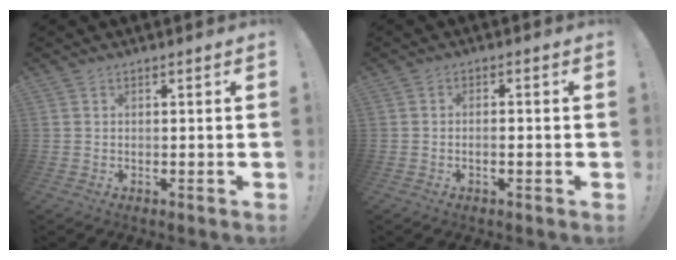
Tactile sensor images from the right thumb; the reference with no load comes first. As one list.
[{"total": 1.7, "force": [-1.1, 0.2, 1.3], "torque": [-0.020, 0.002, -0.020]}]